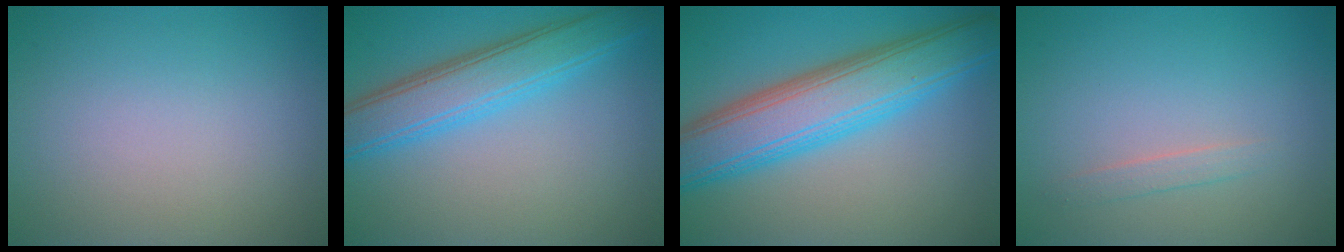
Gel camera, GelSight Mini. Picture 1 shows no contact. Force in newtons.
{"total": 5.5, "press": 5.5, "slide": 0.2}
{"total": 8.9, "press": 8.9, "slide": 0.0}
{"total": 1.1, "press": 1.1, "slide": 0.0}